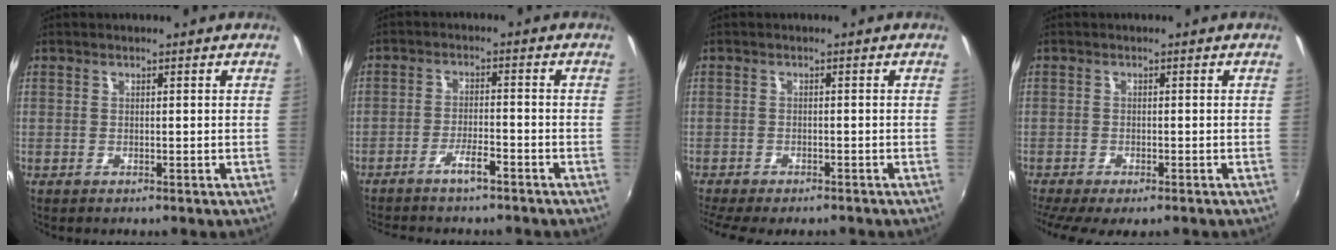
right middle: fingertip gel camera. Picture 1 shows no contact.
{"total": 4.4, "force": [-3.7, 0.6, 2.4], "torque": [-0.063, 0.005, -0.066]}
{"total": 7.4, "force": [-6.3, 1.7, 3.5], "torque": [-0.084, -0.031, -0.101]}
{"total": 6.0, "force": [-4.6, 1.4, 3.5], "torque": [-0.084, -0.033, -0.075]}